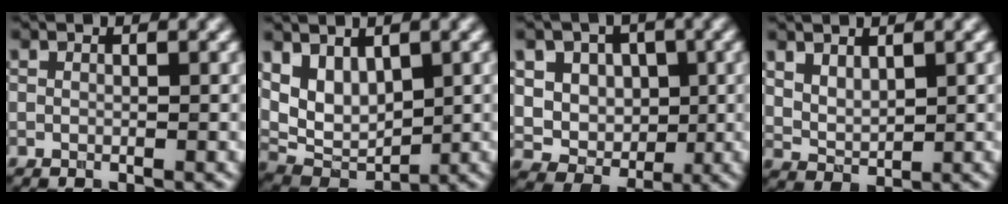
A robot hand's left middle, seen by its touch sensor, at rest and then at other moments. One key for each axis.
{"total": 4.9, "fx": 2.2, "fy": 3.0, "fz": 3.2, "tx": -0.063, "ty": -0.015, "tz": 0.048}
{"total": 8.1, "fx": 1.9, "fy": 7.0, "fz": 3.7, "tx": -0.047, "ty": 0.014, "tz": 0.023}
{"total": 2.5, "fx": 1.5, "fy": 1.4, "fz": 1.4, "tx": -0.028, "ty": -0.006, "tz": 0.037}